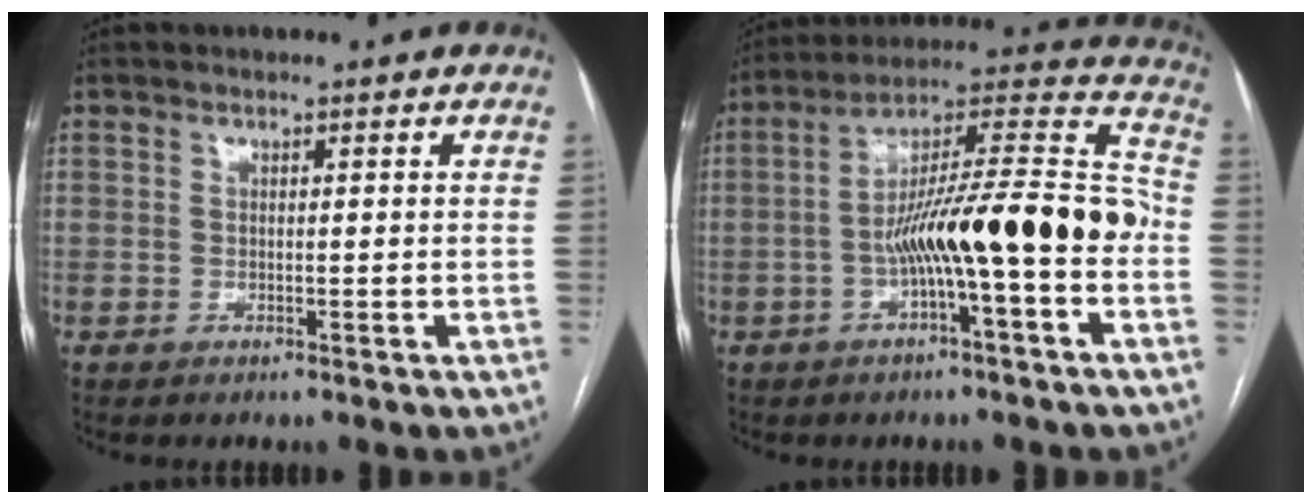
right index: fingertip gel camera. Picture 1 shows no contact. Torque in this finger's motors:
{"motor_torque": [1.54, -0.59, 0.48, 0.21]}